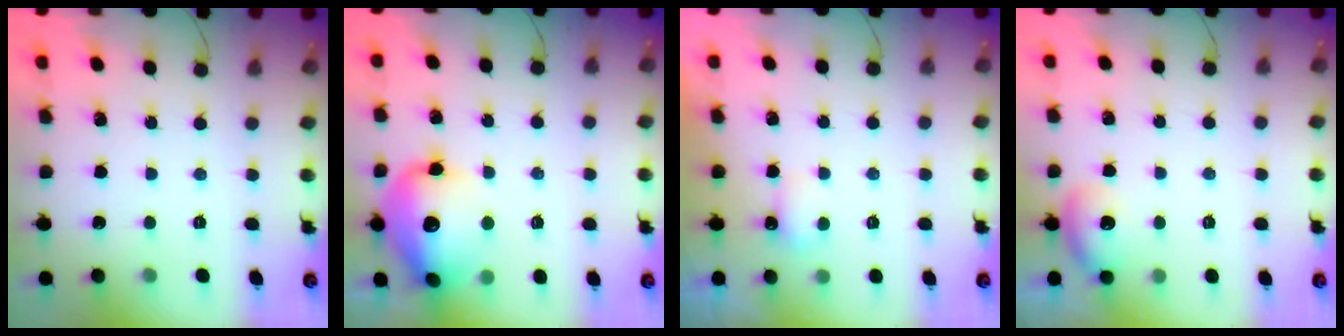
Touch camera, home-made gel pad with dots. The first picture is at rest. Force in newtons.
{"total": 16.1, "press": 15.7, "slide": 3.2}
{"total": 3.4, "press": 3.3, "slide": 0.8}
{"total": 9.9, "press": 8.4, "slide": 5.2}